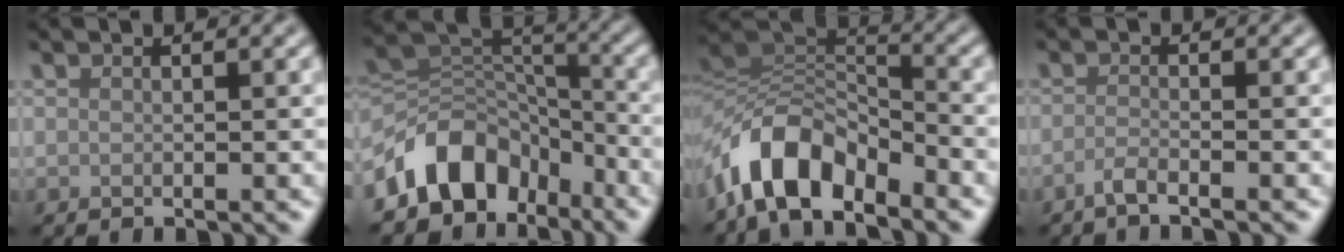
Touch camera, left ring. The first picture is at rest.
{"total": 8.6, "force": [-5.2, 5.8, 3.7], "torque": [-0.045, 0.000, -0.103]}
{"total": 7.8, "force": [-5.4, 3.5, 4.5], "torque": [-0.068, 0.005, -0.108]}
{"total": 1.9, "force": [-1.3, 0.4, 1.2], "torque": [-0.016, -0.002, -0.036]}